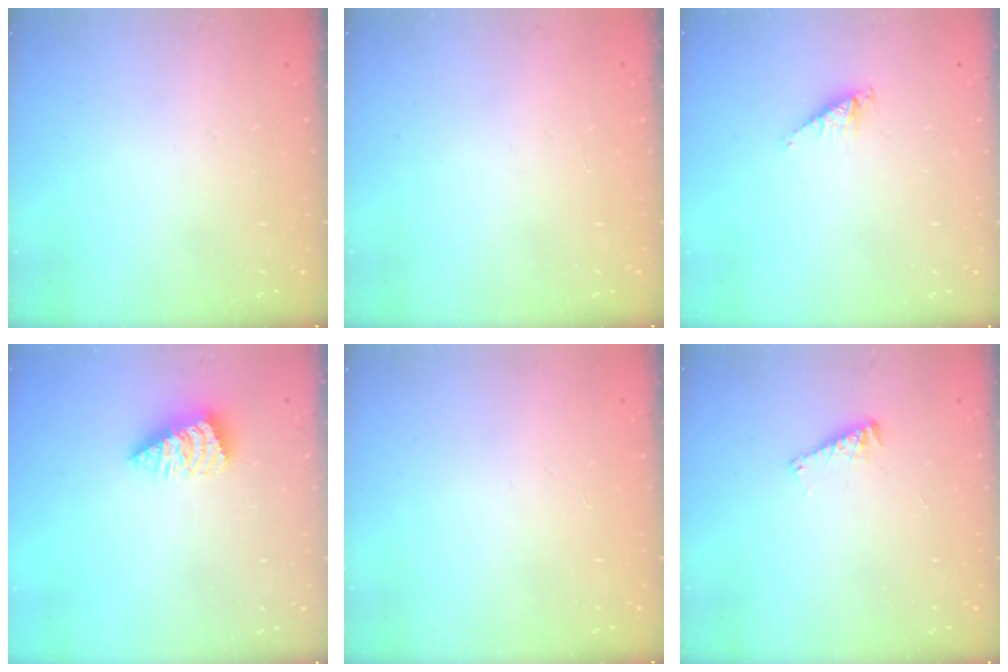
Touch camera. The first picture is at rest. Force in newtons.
{"total": 0.0}
{"total": 2.7, "press": 2.7, "slide": 0.3}
{"total": 2.6, "press": 2.5, "slide": 0.3}
{"total": 0.0}
{"total": 4.2, "press": 4.1, "slide": 0.7}